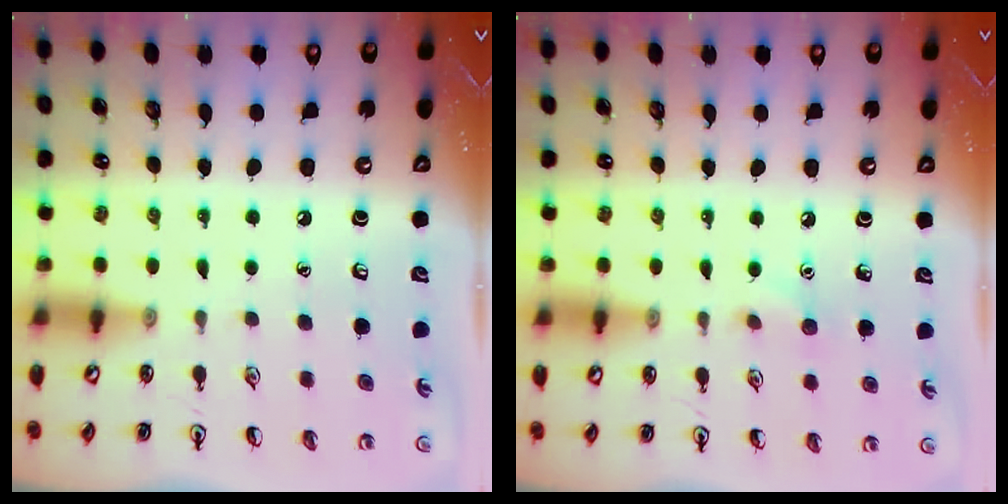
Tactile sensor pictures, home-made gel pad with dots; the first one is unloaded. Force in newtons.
{"total": 5.5, "press": 5.2, "slide": 1.5}